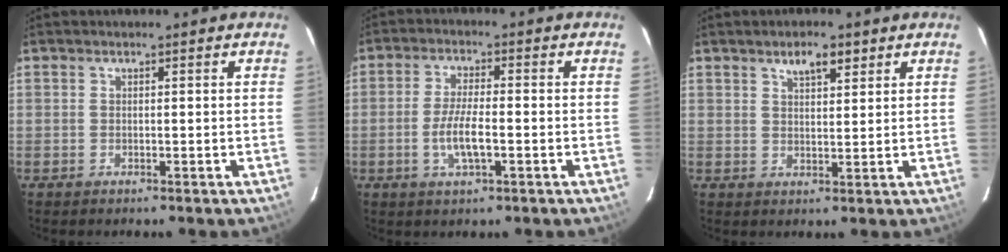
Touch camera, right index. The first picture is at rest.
{"total": 6.2, "force": [-1.9, 1.6, 5.7], "torque": [-0.114, -0.005, -0.036]}
{"total": 4.3, "force": [2.7, 1.7, 2.9], "torque": [-0.046, 0.005, 0.046]}